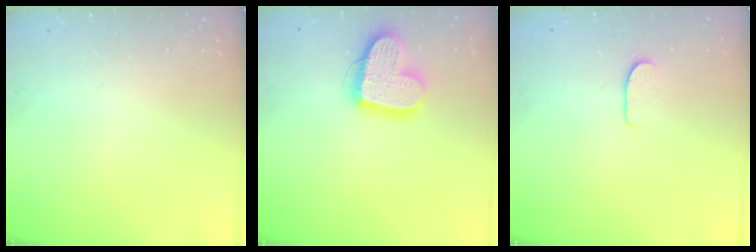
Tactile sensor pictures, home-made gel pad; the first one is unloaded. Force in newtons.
{"total": 18.1, "press": 18.0, "slide": 1.8}
{"total": 5.5, "press": 5.5, "slide": 0.5}